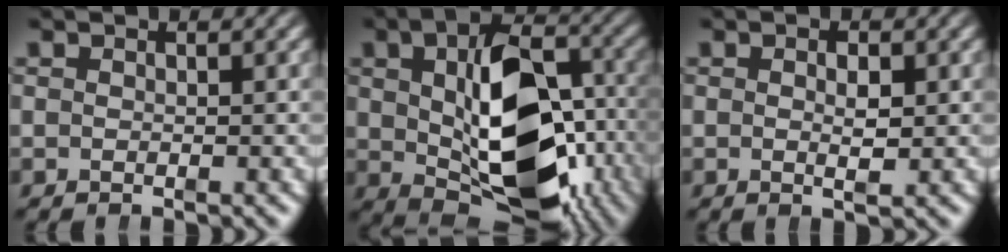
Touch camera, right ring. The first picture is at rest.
{"total": 14.2, "force": [-2.2, 7.7, 11.7], "torque": [-0.181, -0.043, -0.009]}
{"total": 1.8, "force": [0.0, 0.6, 1.7], "torque": [-0.023, -0.007, -0.001]}